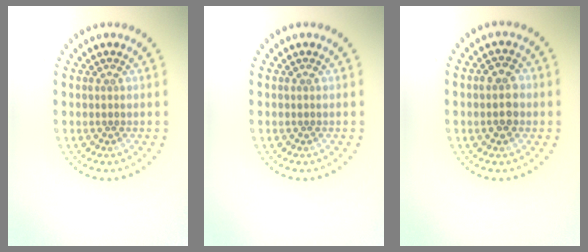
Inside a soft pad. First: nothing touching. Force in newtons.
{"total": 0.0}
{"total": 2.3, "press": 2.3, "slide": 0.0}